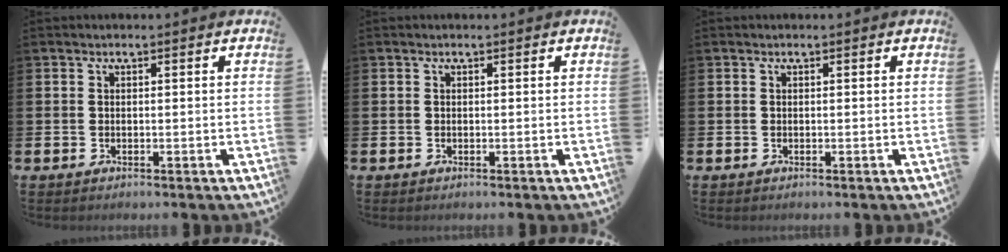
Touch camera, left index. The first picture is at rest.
{"total": 0.0}
{"total": 0.0}